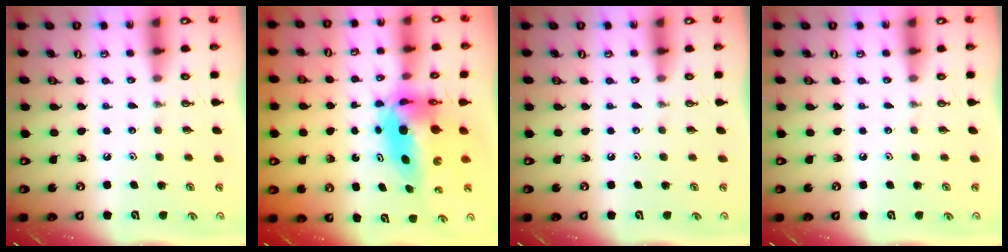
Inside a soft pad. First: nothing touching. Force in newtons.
{"total": 9.9, "press": 8.7, "slide": 4.6}
{"total": 0.0}
{"total": 0.0}